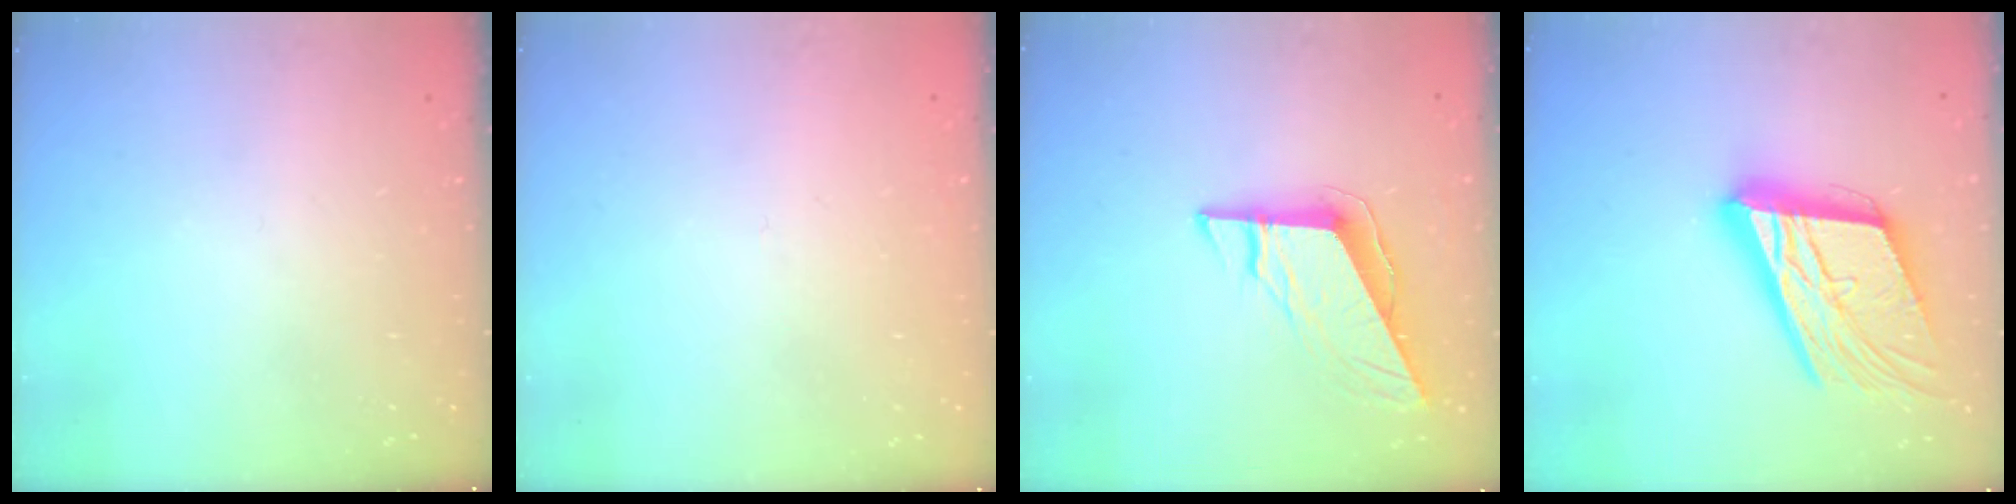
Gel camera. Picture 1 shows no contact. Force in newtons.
{"total": 2.6, "press": 2.6, "slide": 0.2}
{"total": 9.1, "press": 9.1, "slide": 0.3}
{"total": 25.1, "press": 24.8, "slide": 4.1}